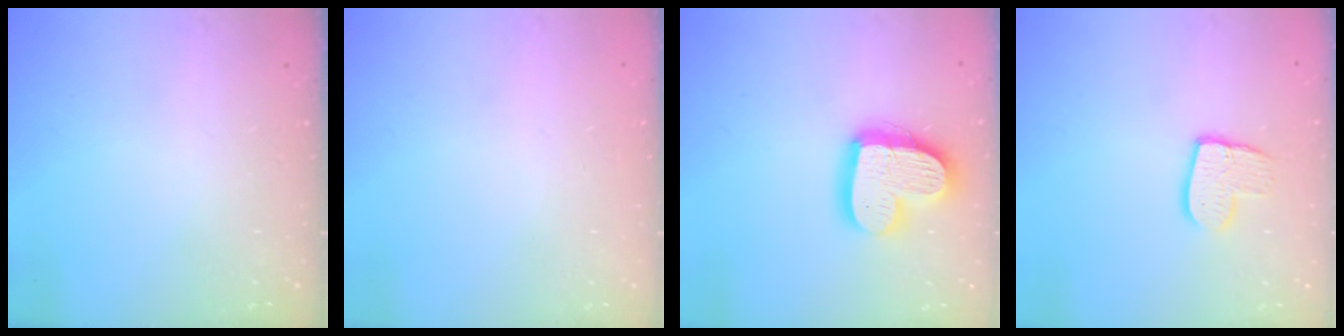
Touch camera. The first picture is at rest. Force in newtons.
{"total": 0.0}
{"total": 17.4, "press": 17.3, "slide": 1.6}
{"total": 9.8, "press": 9.8, "slide": 0.7}